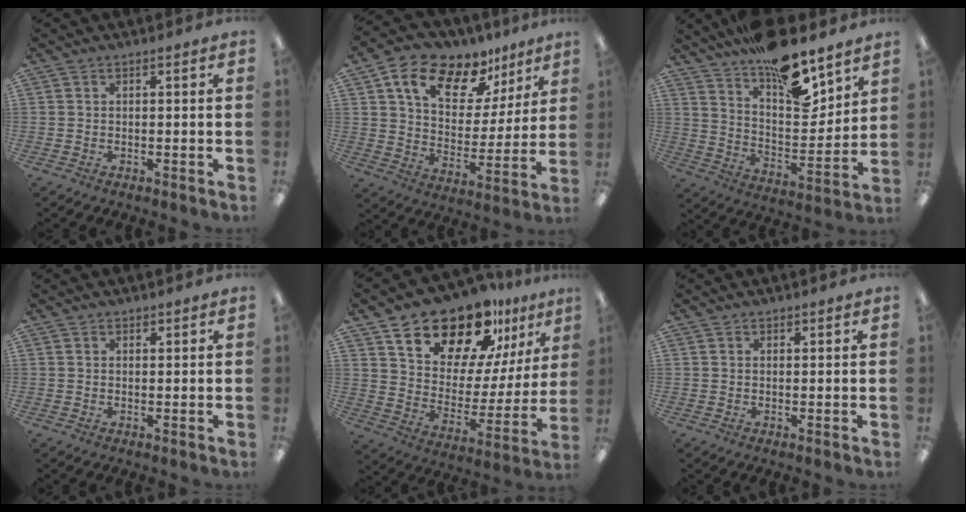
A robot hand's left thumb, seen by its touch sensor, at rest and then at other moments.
{"total": 15.3, "force": [10.6, 8.3, 7.4], "torque": [-0.135, -0.059, 0.191]}
{"total": 17.7, "force": [13.6, 5.9, 9.7], "torque": [-0.155, -0.093, 0.232]}
{"total": 1.1, "force": [1.0, 0.6, 0.1], "torque": [-0.002, -0.001, 0.019]}
{"total": 19.4, "force": [16.4, 7.8, 7.0], "torque": [-0.135, -0.123, 0.292]}
{"total": 0.9, "force": [0.7, 0.5, 0.1], "torque": [-0.003, 0.000, 0.015]}